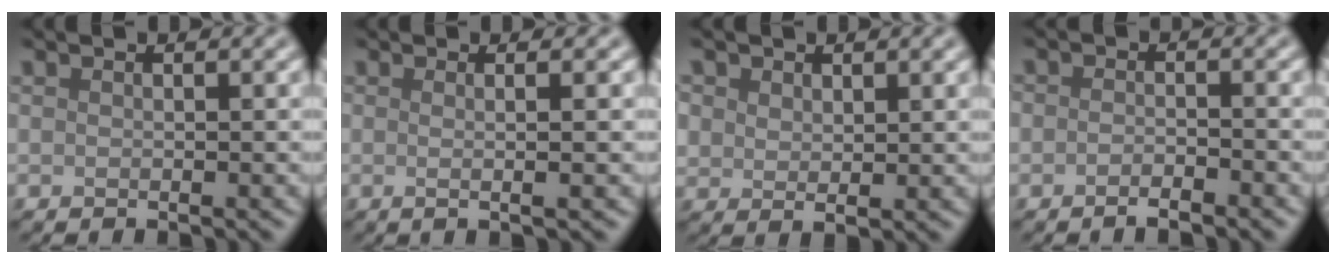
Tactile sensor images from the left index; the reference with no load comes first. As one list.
[{"total": 3.2, "force": [0.3, 1.2, 3.0], "torque": [-0.030, 0.006, -0.024]}, {"total": 2.0, "force": [1.2, 1.3, 0.8], "torque": [-0.018, -0.002, 0.023]}, {"total": 1.5, "force": [-1.1, 0.4, 0.9], "torque": [-0.015, 0.000, -0.022]}]